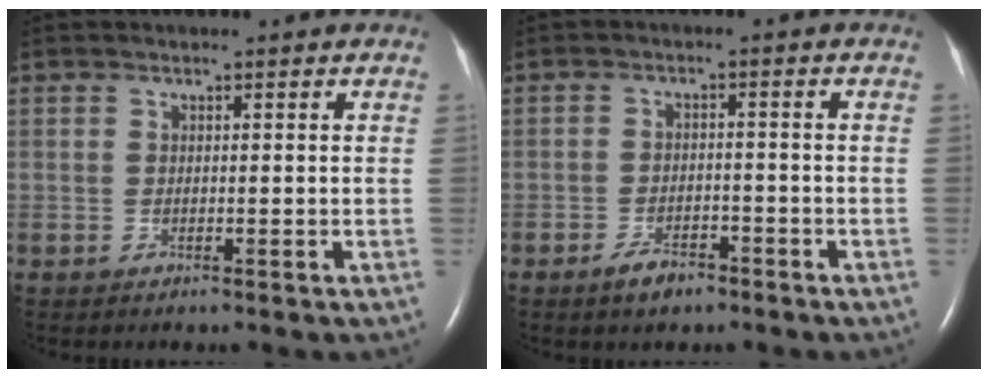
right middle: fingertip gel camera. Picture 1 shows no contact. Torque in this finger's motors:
{"motor_torque": [0.10, -0.08, 0.15, 0.04]}